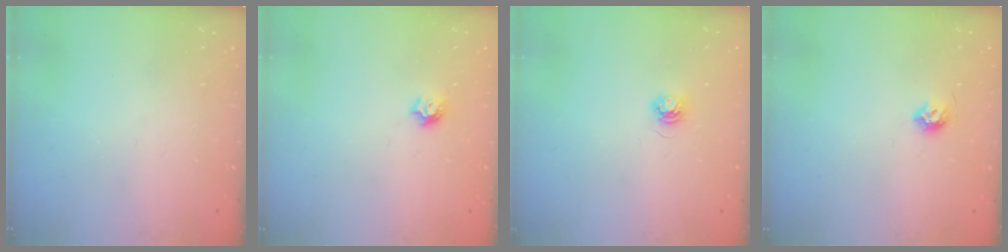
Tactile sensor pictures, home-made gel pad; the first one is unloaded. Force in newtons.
{"total": 5.1, "press": 5.1, "slide": 0.6}
{"total": 3.9, "press": 3.9, "slide": 0.4}
{"total": 5.6, "press": 5.5, "slide": 1.0}